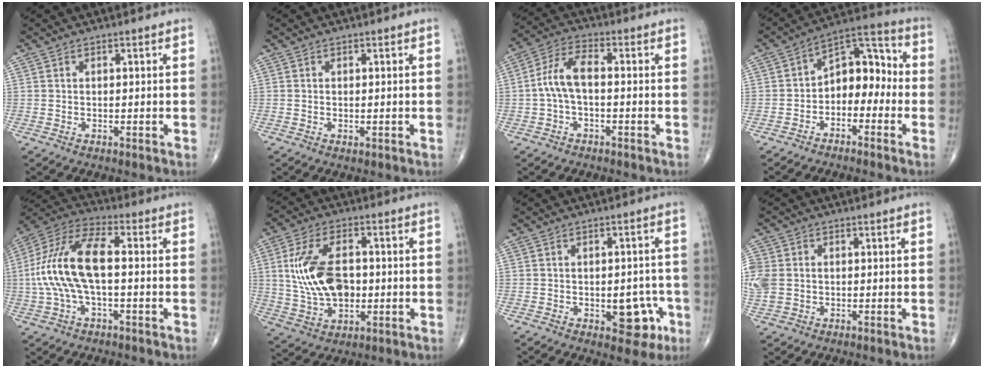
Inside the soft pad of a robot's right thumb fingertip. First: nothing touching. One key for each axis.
{"total": 0.6, "fx": -0.1, "fy": 0.3, "fz": 0.5, "tx": -0.010, "ty": -0.003, "tz": -0.002}
{"total": 7.1, "fx": -0.7, "fy": 3.4, "fz": 6.2, "tx": -0.129, "ty": 0.028, "tz": -0.021}
{"total": 10.4, "fx": -2.1, "fy": 6.8, "fz": 7.5, "tx": -0.075, "ty": 0.050, "tz": -0.050}
{"total": 15.4, "fx": -0.5, "fy": 6.8, "fz": 13.8, "tx": -0.299, "ty": 0.039, "tz": -0.013}
{"total": 14.3, "fx": 0.7, "fy": 8.6, "fz": 11.4, "tx": -0.202, "ty": 0.005, "tz": 0.021}
{"total": 7.6, "fx": -2.6, "fy": 4.3, "fz": 5.7, "tx": -0.036, "ty": 0.015, "tz": -0.026}
{"total": 8.7, "fx": 0.1, "fy": 7.1, "fz": 5.0, "tx": -0.151, "ty": 0.008, "tz": 0.009}